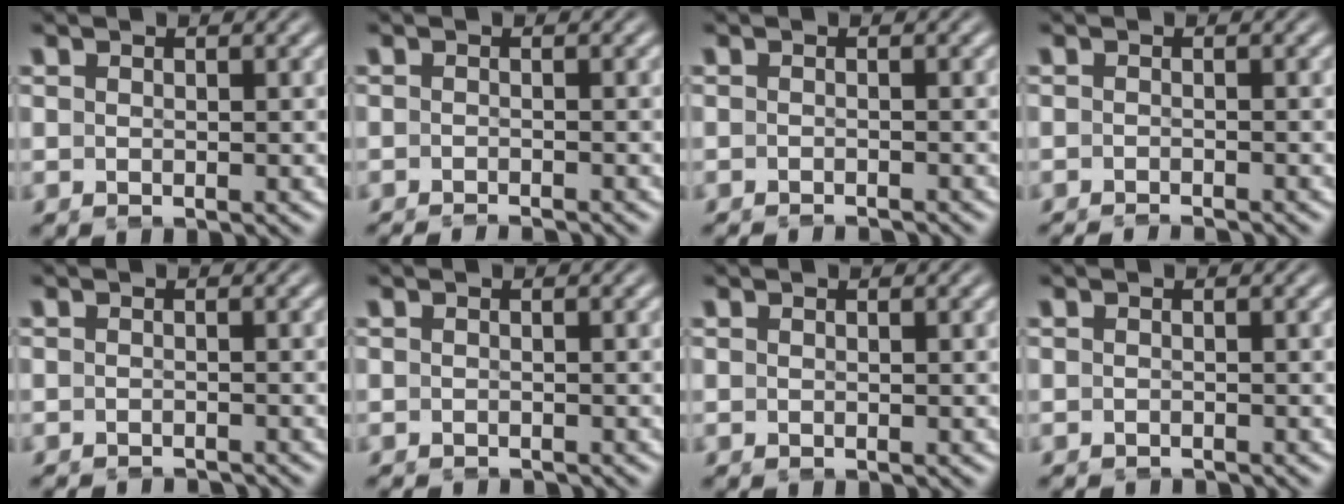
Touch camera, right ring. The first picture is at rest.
{"total": 2.3, "force": [-2.3, 0.1, 0.3], "torque": [-0.006, -0.008, -0.035]}
{"total": 2.0, "force": [-2.0, 0.0, 0.2], "torque": [-0.005, -0.008, -0.030]}
{"total": 2.3, "force": [-2.2, 0.0, 0.3], "torque": [-0.004, -0.007, -0.035]}
{"total": 2.0, "force": [-2.0, 0.1, 0.0], "torque": [0.000, -0.009, -0.029]}
{"total": 1.0, "force": [-1.0, 0.0, -0.1], "torque": [-0.002, -0.008, -0.013]}
{"total": 0.0}
{"total": 0.9, "force": [-0.9, -0.1, -0.3], "torque": [-0.001, -0.009, -0.011]}